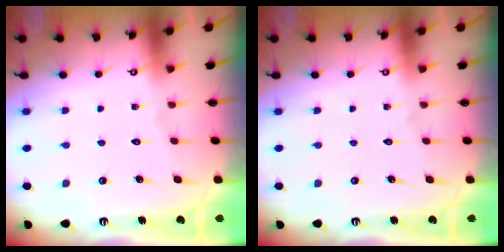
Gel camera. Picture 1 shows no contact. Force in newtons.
{"total": 0.0}